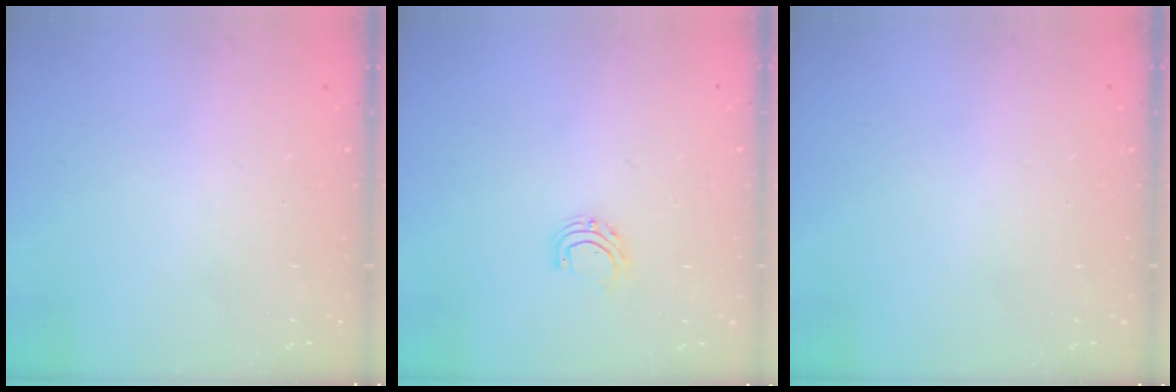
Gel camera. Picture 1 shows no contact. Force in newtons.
{"total": 5.4, "press": 5.4, "slide": 0.5}
{"total": 0.0}